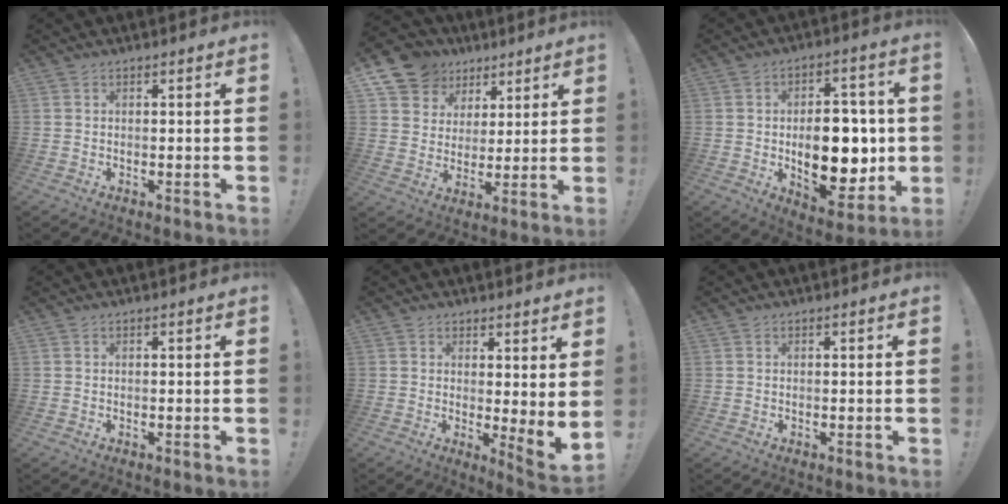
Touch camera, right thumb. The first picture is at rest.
{"total": 11.1, "force": [6.4, 8.7, 2.6], "torque": [-0.037, -0.046, 0.128]}
{"total": 18.6, "force": [-1.4, 11.2, 14.8], "torque": [-0.212, 0.000, -0.012]}
{"total": 0.0}
{"total": 3.9, "force": [1.9, 0.1, 3.4], "torque": [-0.041, -0.033, 0.036]}
{"total": 0.0}